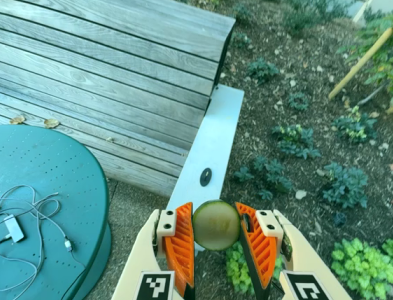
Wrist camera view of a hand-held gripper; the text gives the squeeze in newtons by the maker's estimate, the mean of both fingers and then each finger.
{"total": 13.4, "left": 14.2, "right": 12.7}